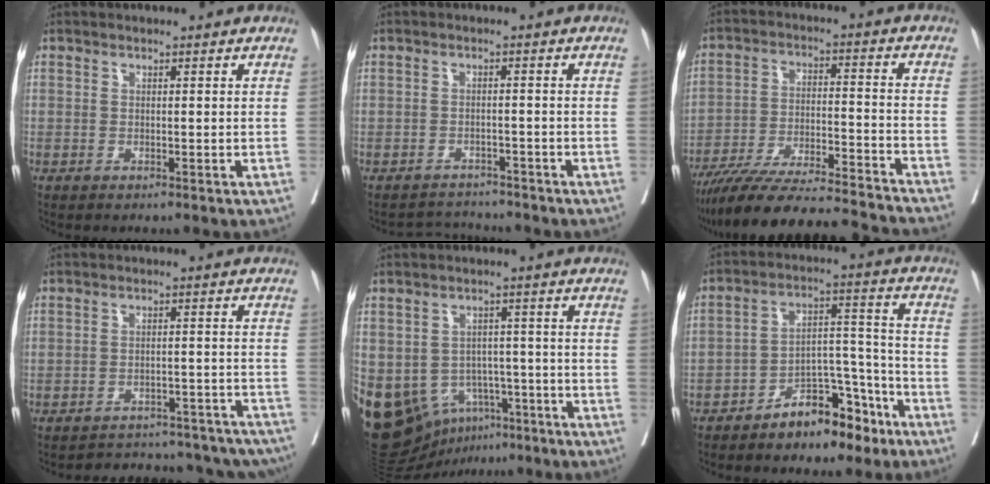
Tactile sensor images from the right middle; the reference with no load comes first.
{"total": 3.5, "force": [-3.2, 1.2, -0.9], "torque": [0.010, 0.006, -0.049]}
{"total": 21.4, "force": [-19.6, 0.6, 8.5], "torque": [-0.139, -0.021, -0.305]}
{"total": 22.3, "force": [-20.2, 6.4, 6.7], "torque": [-0.086, 0.010, -0.242]}
{"total": 19.0, "force": [-8.8, 14.1, 9.2], "torque": [-0.218, 0.009, -0.117]}
{"total": 10.9, "force": [-7.8, 4.9, 5.8], "torque": [-0.090, 0.035, -0.127]}